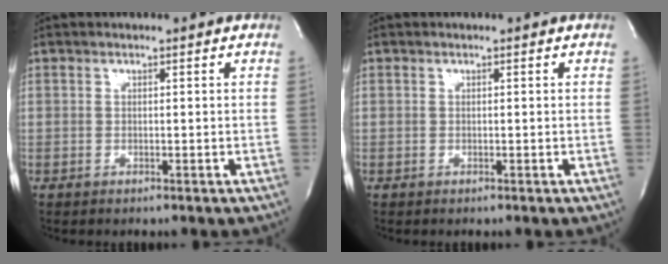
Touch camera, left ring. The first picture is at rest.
{"total": 0.0}